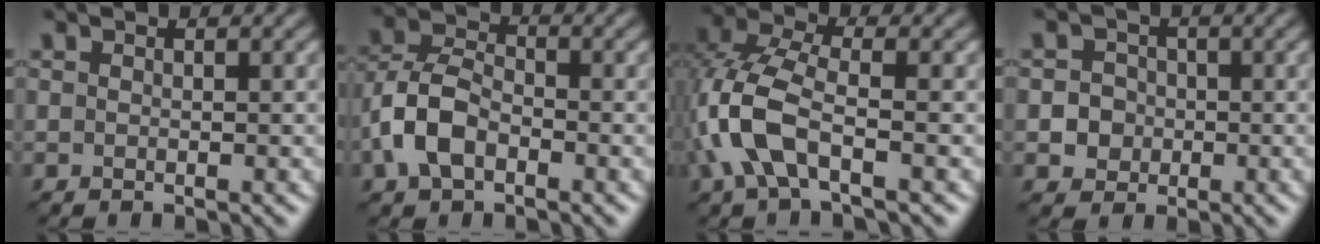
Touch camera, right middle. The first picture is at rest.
{"total": 5.3, "force": [-2.1, 3.3, 3.6], "torque": [-0.084, 0.005, -0.051]}
{"total": 6.7, "force": [-2.4, 3.0, 5.5], "torque": [-0.144, 0.005, -0.056]}
{"total": 3.2, "force": [-0.6, 3.0, 0.9], "torque": [0.006, 0.009, -0.027]}